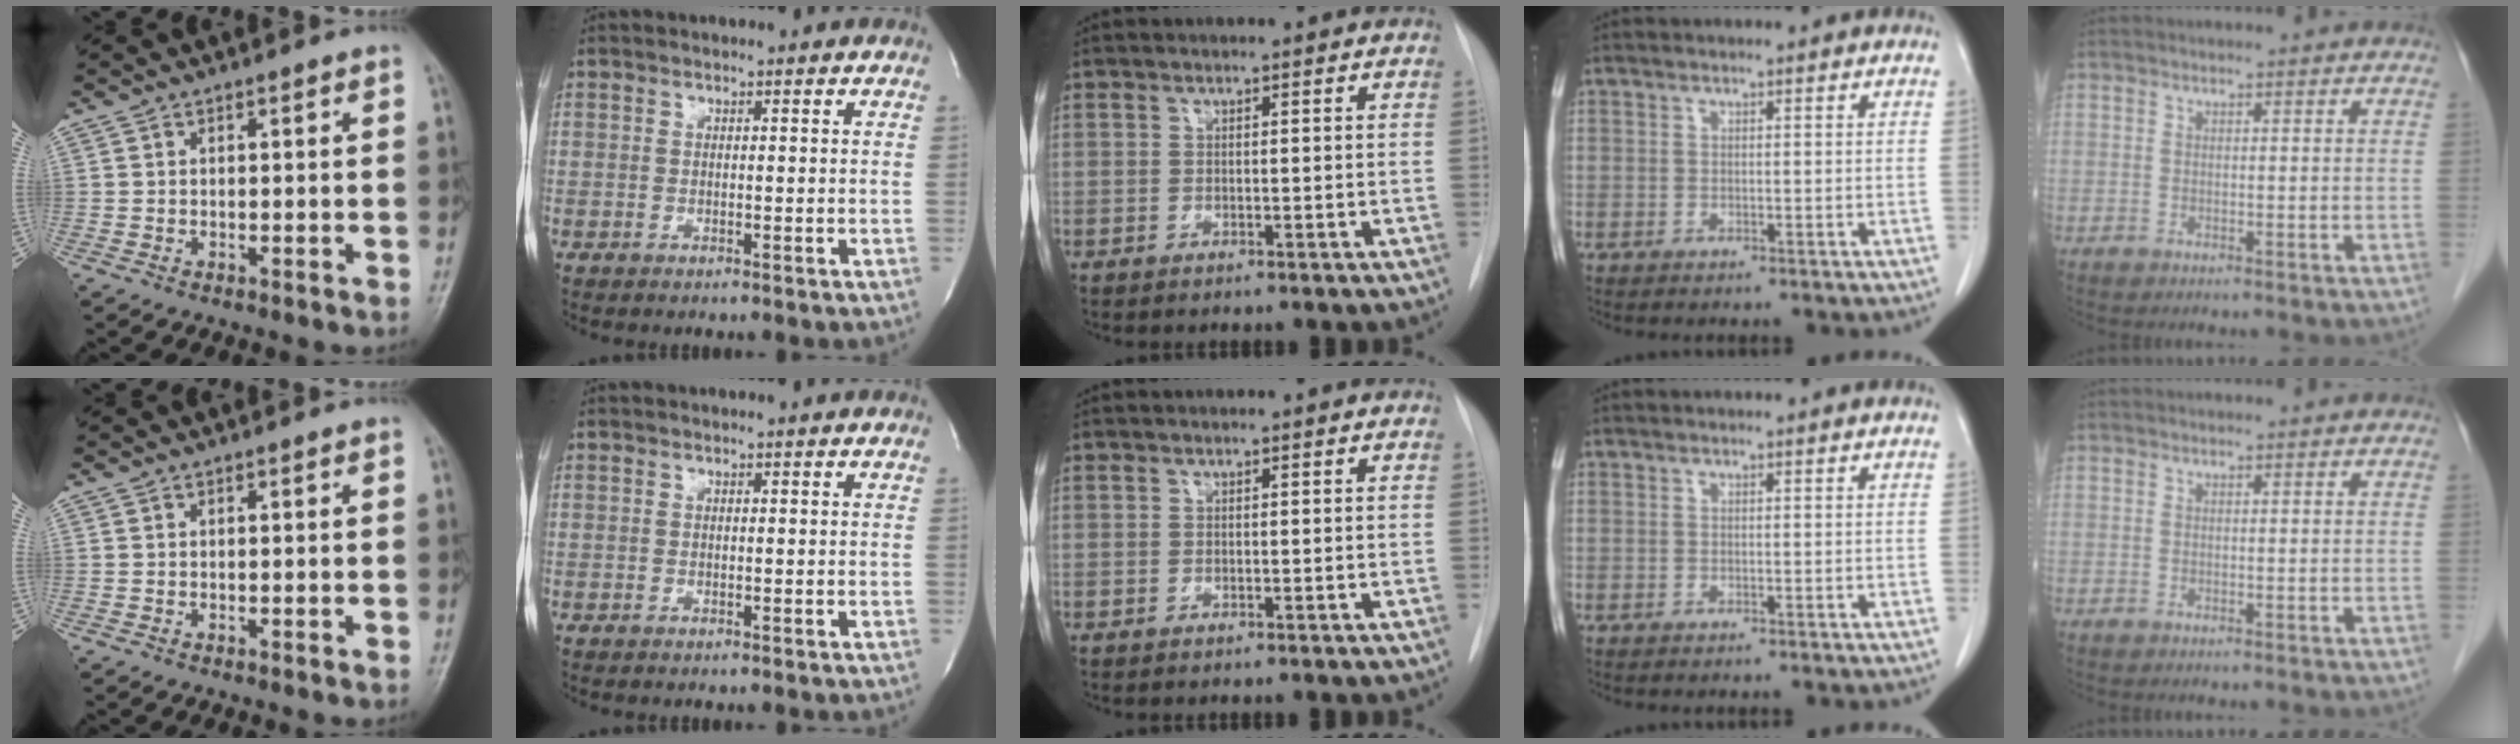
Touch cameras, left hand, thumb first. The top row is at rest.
{}